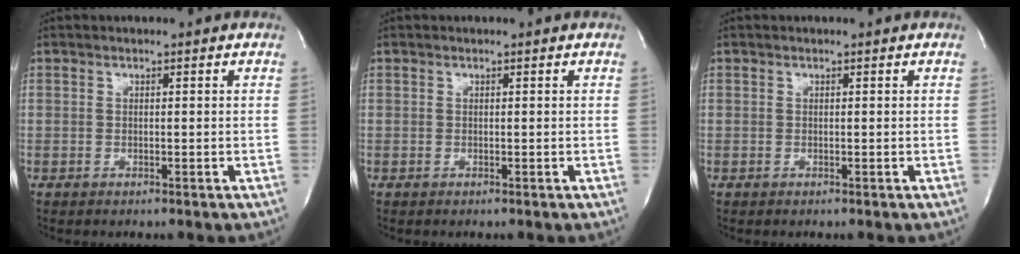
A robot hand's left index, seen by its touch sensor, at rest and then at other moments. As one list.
[{"total": 0.0}, {"total": 0.0}]